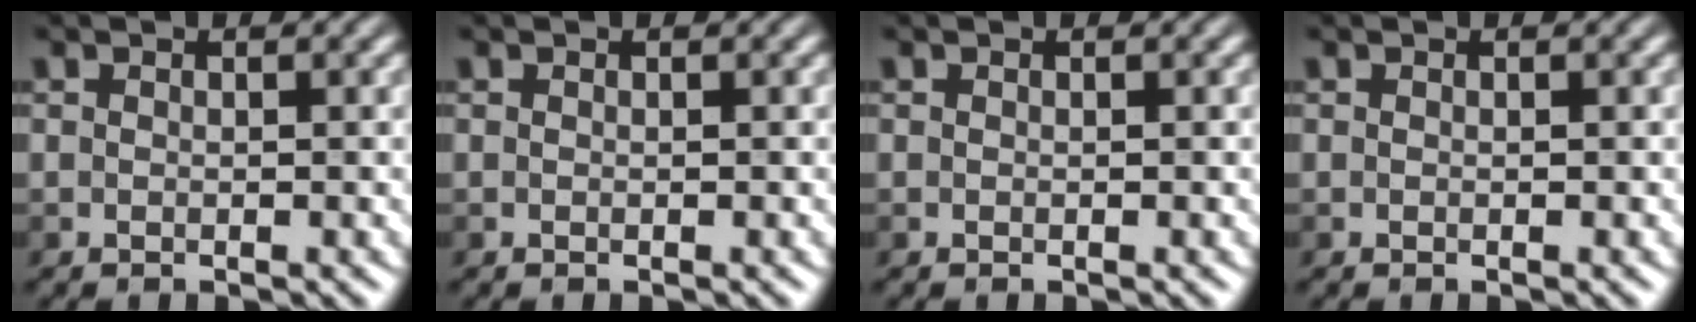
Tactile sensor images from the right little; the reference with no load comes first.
{"total": 0.0}
{"total": 0.0}
{"total": 0.0}